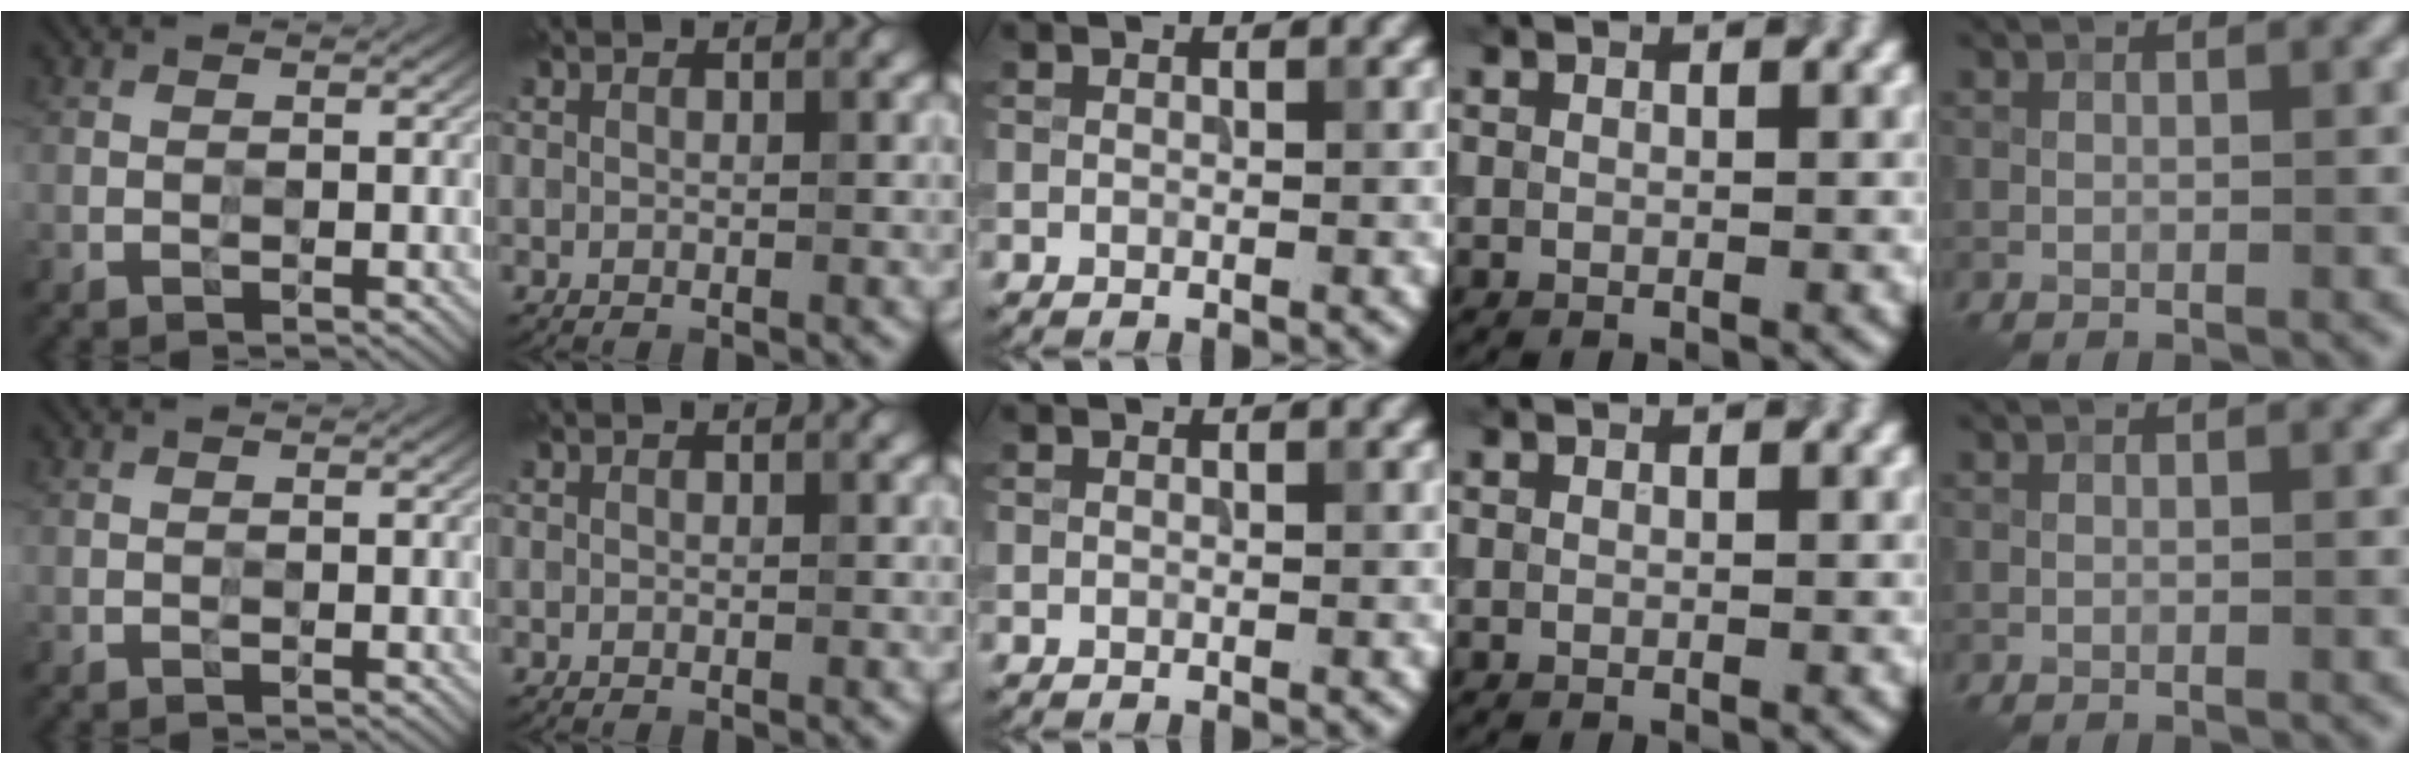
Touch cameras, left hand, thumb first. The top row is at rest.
{}